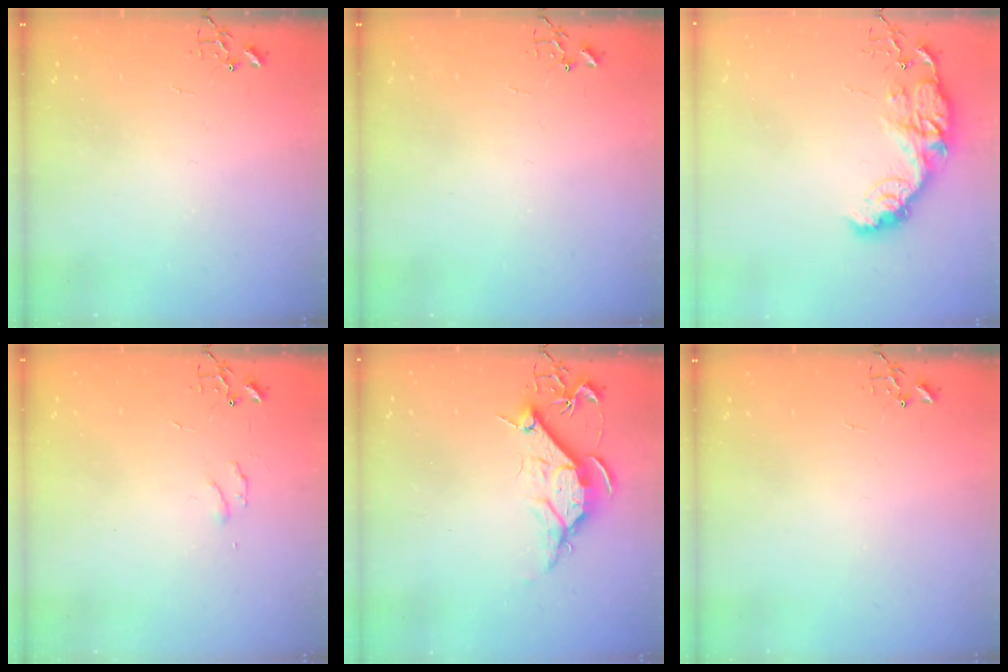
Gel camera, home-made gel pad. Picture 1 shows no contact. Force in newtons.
{"total": 0.0}
{"total": 14.8, "press": 14.8, "slide": 1.1}
{"total": 4.6, "press": 4.6, "slide": 0.5}
{"total": 9.9, "press": 9.9, "slide": 1.1}
{"total": 0.0}